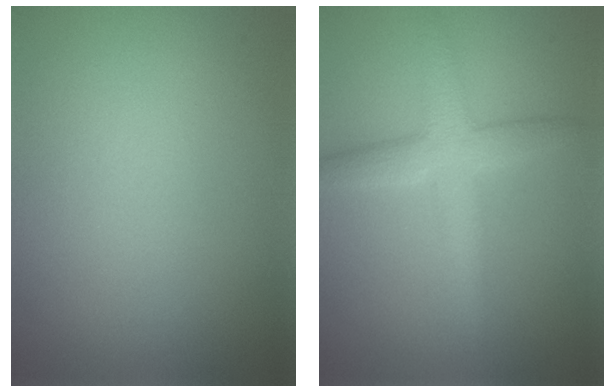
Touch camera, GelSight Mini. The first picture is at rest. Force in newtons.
{"total": 3.8, "press": 3.8, "slide": 0.0}